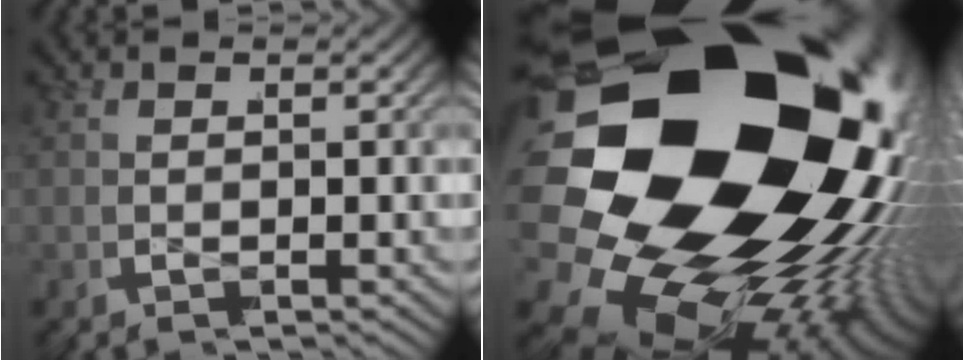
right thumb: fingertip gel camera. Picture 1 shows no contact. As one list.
[{"total": 43.9, "force": [-3.4, 28.9, 32.9], "torque": [-0.520, -0.060, -0.045]}]